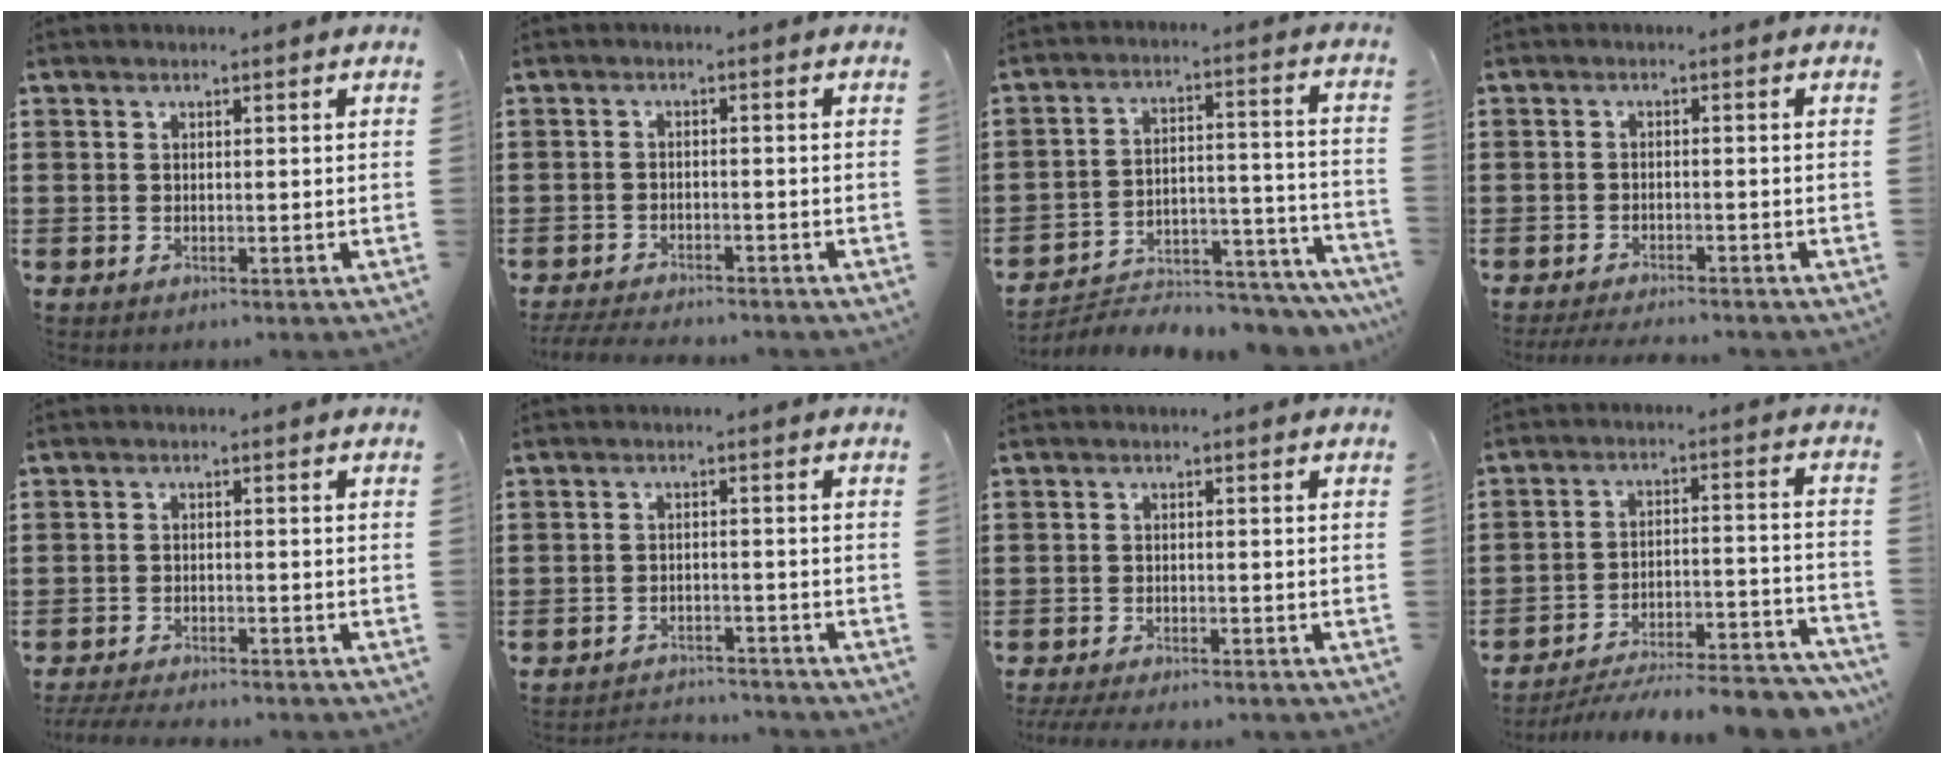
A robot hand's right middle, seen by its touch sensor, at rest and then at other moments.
{"total": 3.0, "force": [-3.0, 0.3, 0.5], "torque": [-0.017, -0.003, -0.064]}
{"total": 4.4, "force": [-4.3, 0.9, 0.8], "torque": [-0.015, 0.009, -0.089]}
{"total": 2.3, "force": [-2.2, 0.0, 0.4], "torque": [-0.009, -0.001, -0.044]}
{"total": 2.8, "force": [-2.8, 0.2, 0.5], "torque": [-0.018, -0.002, -0.060]}
{"total": 2.6, "force": [-2.6, 0.3, -0.1], "torque": [-0.007, 0.000, -0.057]}
{"total": 1.9, "force": [-1.8, 0.1, 0.5], "torque": [-0.019, -0.003, -0.039]}
{"total": 7.5, "force": [-6.9, 0.7, 2.8], "torque": [-0.033, 0.012, -0.132]}